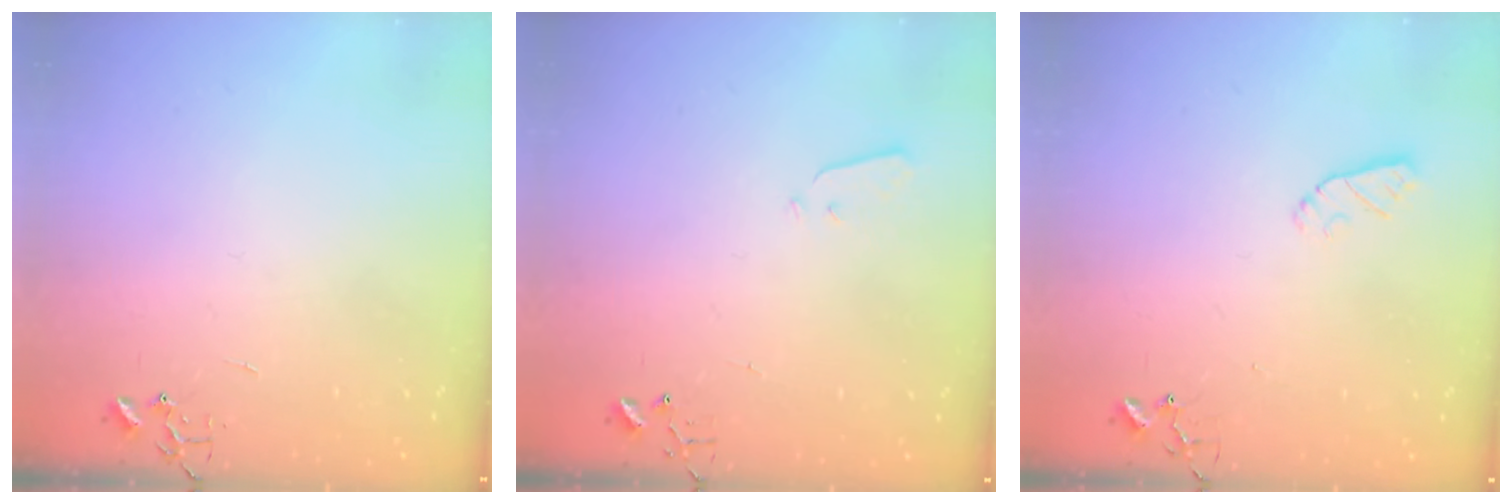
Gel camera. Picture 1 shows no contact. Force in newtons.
{"total": 2.2, "press": 2.1, "slide": 0.3}
{"total": 4.4, "press": 4.4, "slide": 0.6}